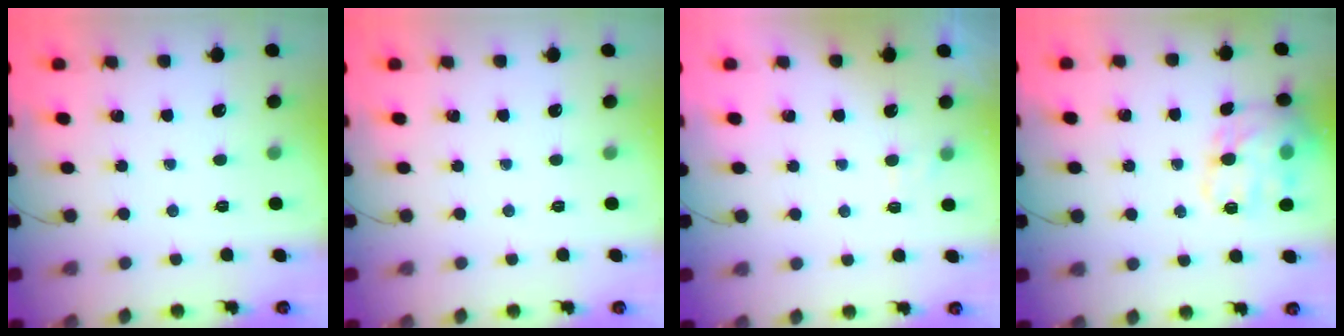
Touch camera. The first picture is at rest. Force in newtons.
{"total": 0.0}
{"total": 1.4, "press": 1.0, "slide": 1.0}
{"total": 16.8, "press": 16.7, "slide": 1.5}